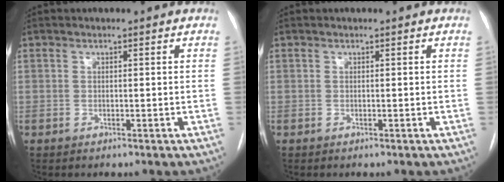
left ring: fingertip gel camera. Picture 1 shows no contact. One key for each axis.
{"total": 0.0}